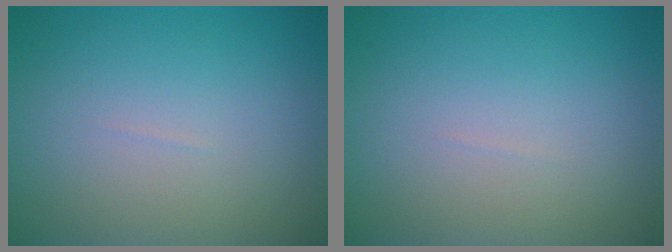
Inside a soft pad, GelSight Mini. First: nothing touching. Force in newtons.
{"total": 0.0}